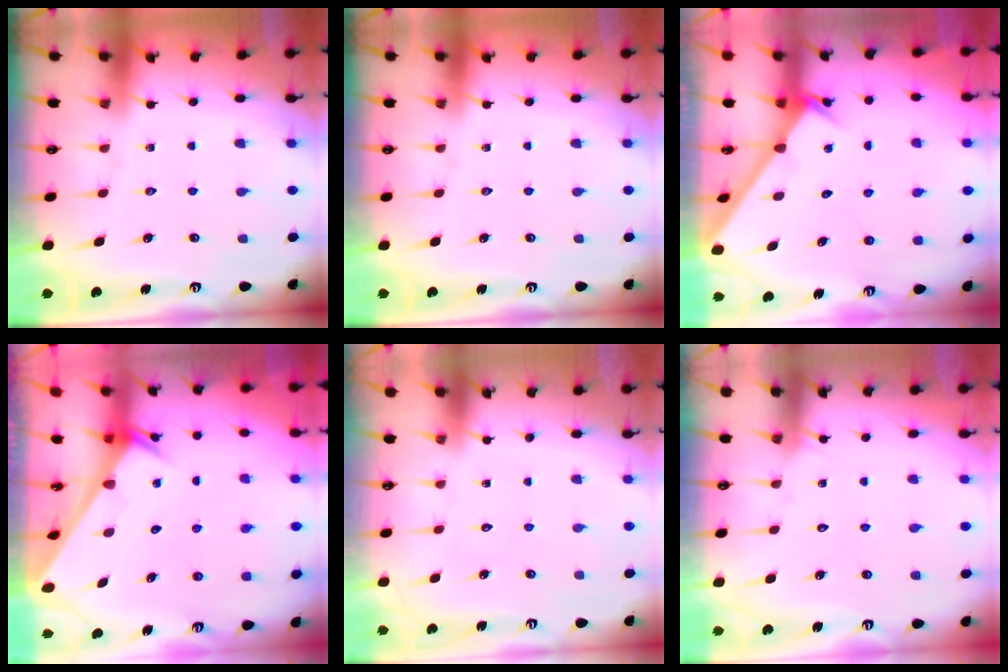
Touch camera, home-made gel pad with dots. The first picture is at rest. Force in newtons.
{"total": 0.0}
{"total": 2.2, "press": 2.2, "slide": 0.2}
{"total": 2.5, "press": 2.5, "slide": 0.1}
{"total": 1.6, "press": 1.6, "slide": 0.0}
{"total": 3.3, "press": 3.3, "slide": 0.3}